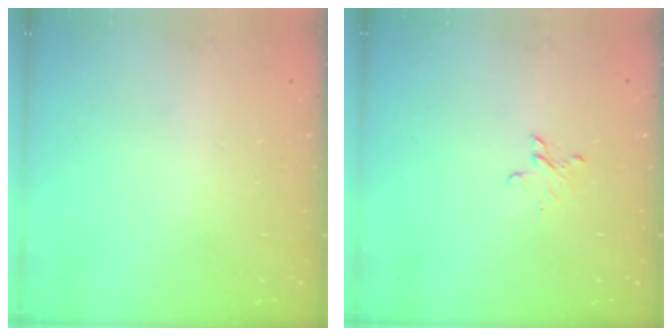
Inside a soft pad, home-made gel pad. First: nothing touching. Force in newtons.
{"total": 3.4, "press": 3.4, "slide": 0.3}